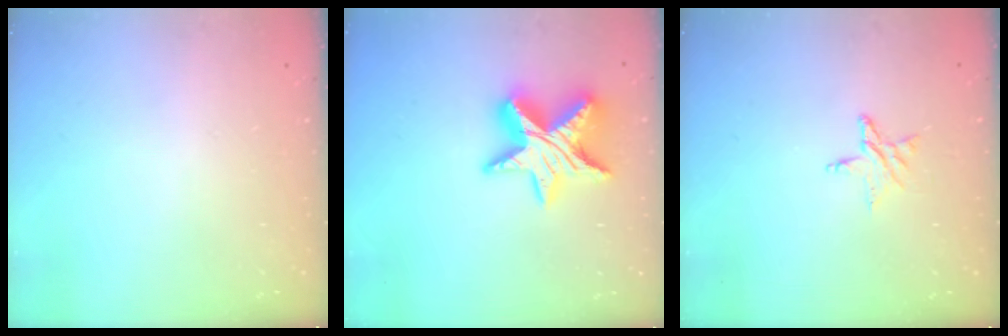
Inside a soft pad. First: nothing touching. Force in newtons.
{"total": 14.5, "press": 14.4, "slide": 1.0}
{"total": 5.2, "press": 5.2, "slide": 0.5}